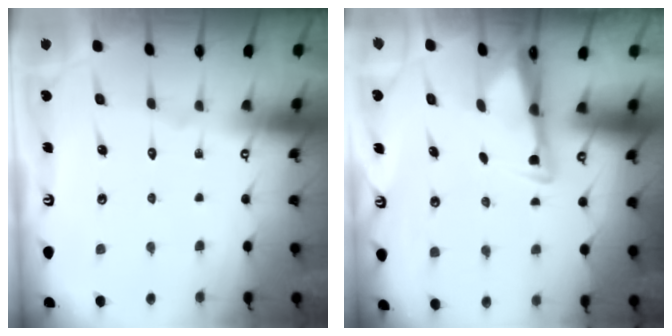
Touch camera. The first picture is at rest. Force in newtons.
{"total": 3.2, "press": 3.1, "slide": 0.8}